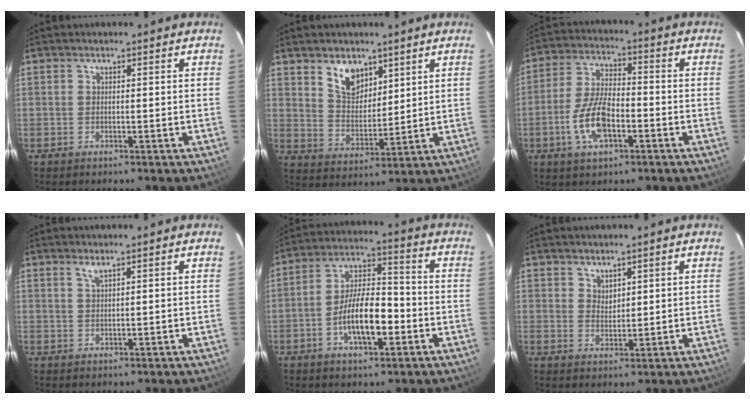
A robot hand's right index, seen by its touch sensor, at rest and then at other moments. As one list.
[{"total": 7.8, "force": [4.9, 4.6, 4.0], "torque": [-0.064, 0.006, 0.100]}, {"total": 10.5, "force": [-3.9, 4.7, 8.6], "torque": [-0.180, 0.003, -0.072]}, {"total": 1.3, "force": [1.0, 0.0, 0.8], "torque": [-0.017, 0.001, 0.019]}, {"total": 11.1, "force": [-3.9, 4.2, 9.5], "torque": [-0.180, 0.009, -0.064]}, {"total": 2.4, "force": [2.0, 1.1, 0.6], "torque": [-0.006, 0.001, 0.038]}]